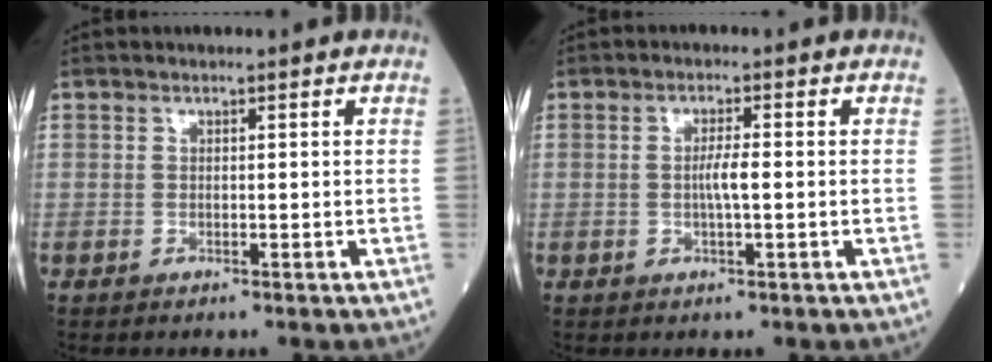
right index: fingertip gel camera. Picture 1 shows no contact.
{"total": 2.7, "force": [-0.2, 0.1, 2.7], "torque": [-0.050, 0.000, -0.005]}